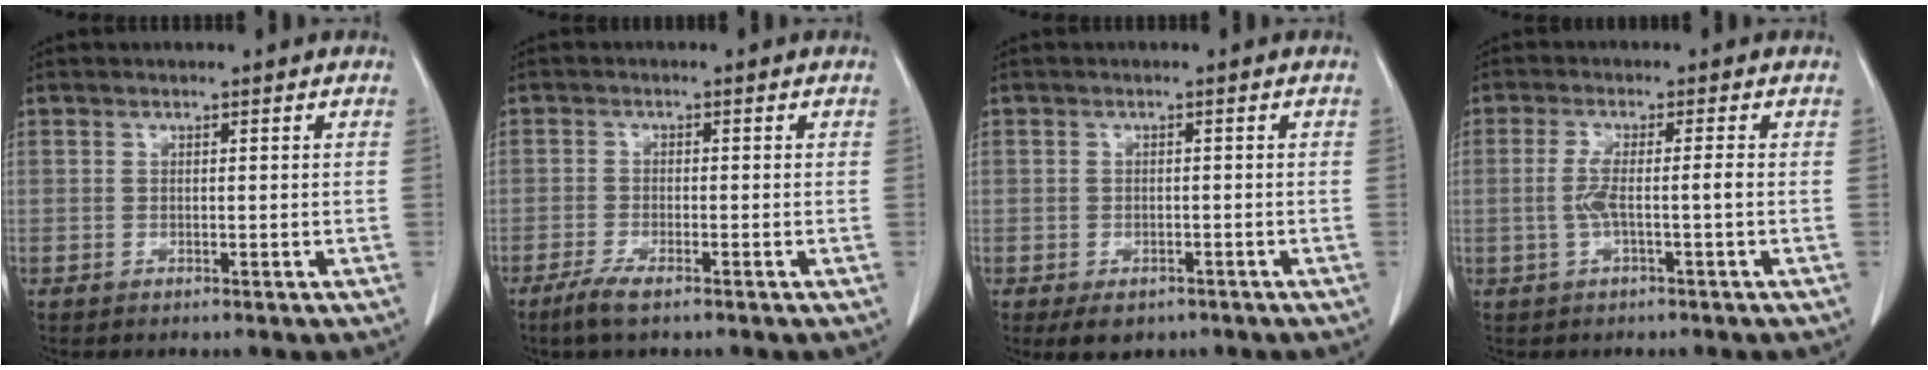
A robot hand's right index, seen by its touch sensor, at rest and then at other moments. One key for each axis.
{"total": 3.5, "fx": -2.5, "fy": 0.5, "fz": 2.5, "tx": -0.055, "ty": -0.006, "tz": -0.049}
{"total": 4.4, "fx": -2.9, "fy": 2.8, "fz": 1.7, "tx": -0.019, "ty": -0.001, "tz": -0.035}
{"total": 3.8, "fx": -0.7, "fy": -0.2, "fz": 3.7, "tx": -0.077, "ty": 0.008, "tz": -0.010}